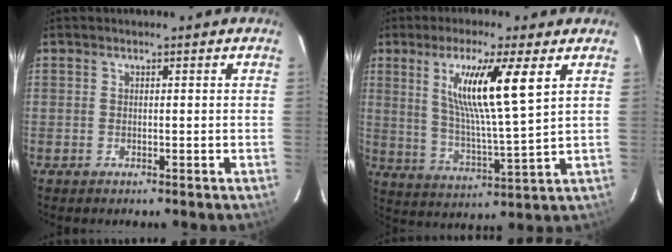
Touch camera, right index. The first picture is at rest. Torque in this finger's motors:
{"motor_torque": [1.18, 0.96, 0.37, 0.21]}